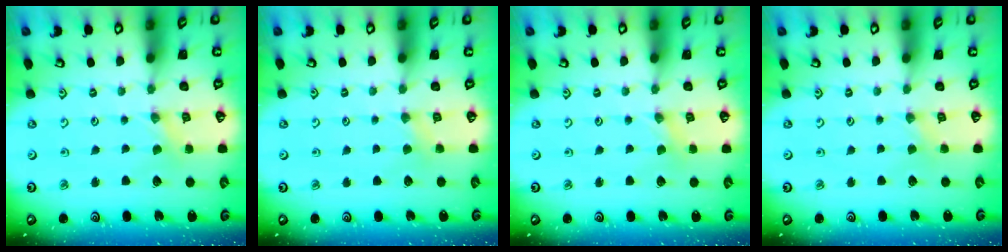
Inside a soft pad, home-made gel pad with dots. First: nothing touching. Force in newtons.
{"total": 2.1, "press": 2.0, "slide": 0.4}
{"total": 0.0}
{"total": 0.8, "press": 0.8, "slide": 0.3}